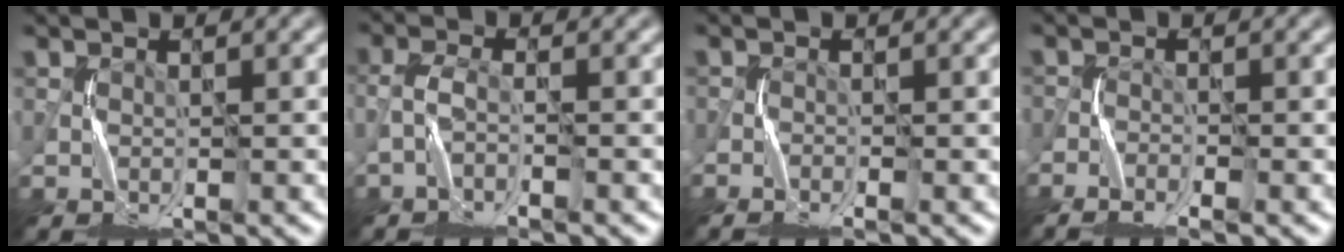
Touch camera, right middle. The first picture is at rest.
{"total": 1.7, "force": [-1.5, 0.1, 0.8], "torque": [-0.018, 0.006, -0.036]}
{"total": 1.3, "force": [-1.2, 0.1, 0.4], "torque": [-0.004, 0.000, -0.028]}
{"total": 3.0, "force": [-2.7, 0.7, 1.3], "torque": [-0.021, -0.005, -0.050]}